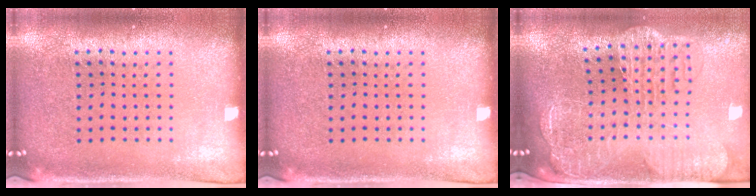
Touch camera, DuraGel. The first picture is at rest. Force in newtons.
{"total": 0.0}
{"total": 3.3, "press": 2.6, "slide": 1.9}